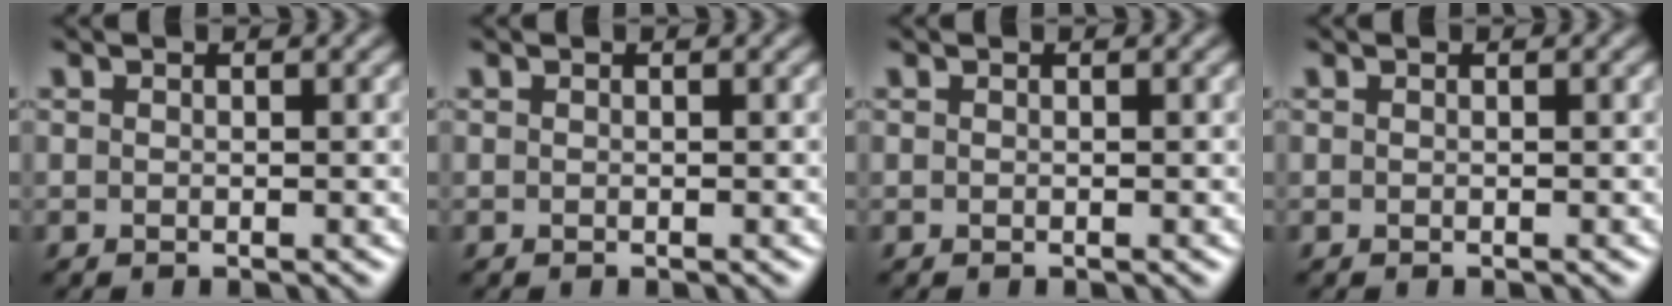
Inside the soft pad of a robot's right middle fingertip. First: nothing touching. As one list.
[{"total": 0.0}, {"total": 0.0}, {"total": 0.0}]